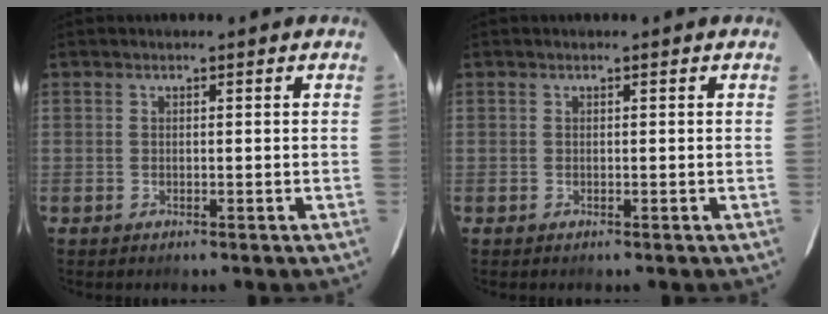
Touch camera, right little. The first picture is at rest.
{"total": 0.0}